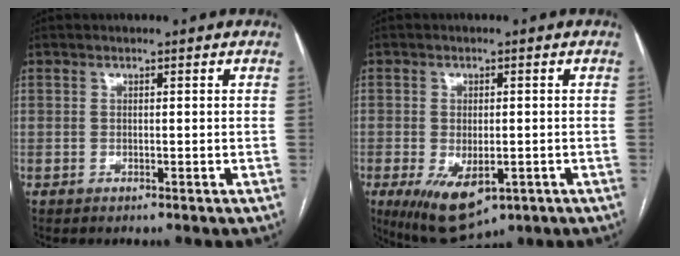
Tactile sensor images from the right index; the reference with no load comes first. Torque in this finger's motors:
{"motor_torque": [1.46, -0.68, 0.50, 0.12]}